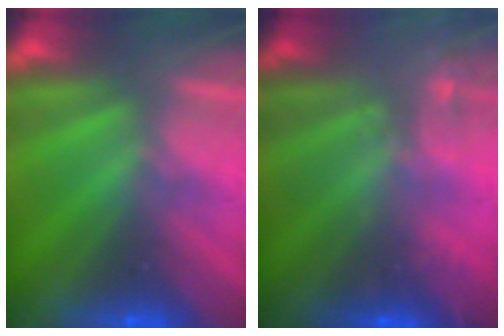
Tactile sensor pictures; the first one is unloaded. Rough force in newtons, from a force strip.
{"total": 2.1}